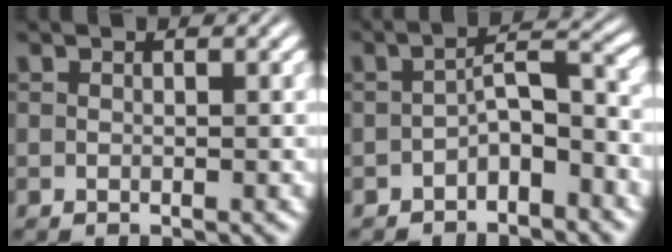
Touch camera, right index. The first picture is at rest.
{"total": 2.7, "force": [-1.5, 0.0, 2.2], "torque": [-0.020, -0.010, -0.017]}